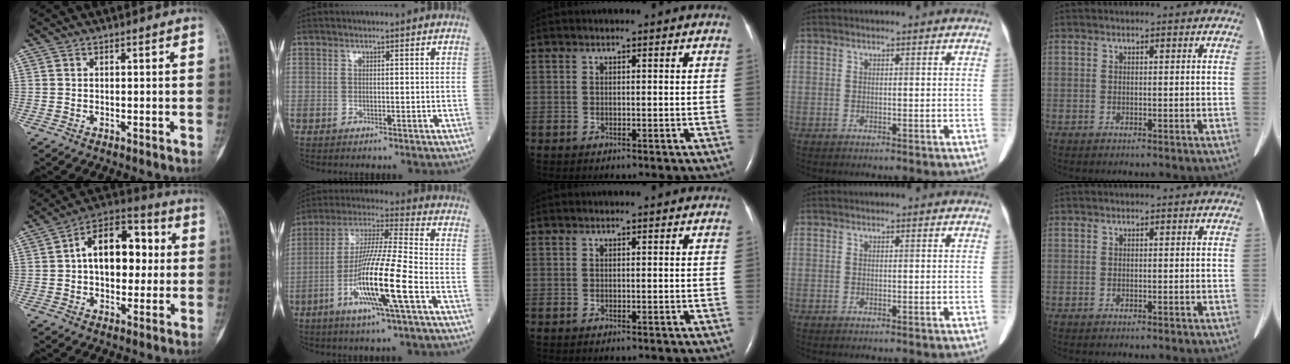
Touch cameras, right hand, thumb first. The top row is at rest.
{"thumb": {"total": 15.2, "force": [1.6, 9.6, 11.7], "torque": [-0.133, 0.029, 0.015]}, "index": {"total": 15.0, "force": [-5.3, -0.2, 14.0], "torque": [-0.273, -0.011, -0.104]}}